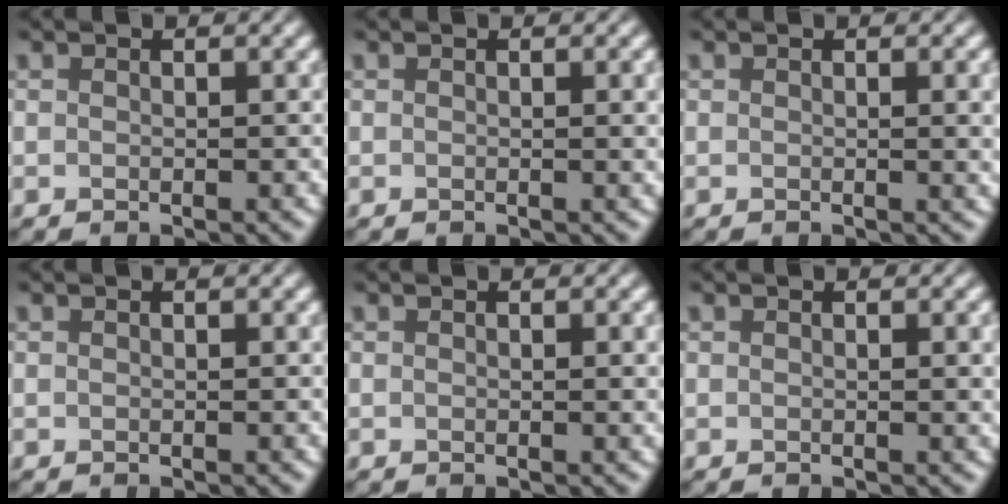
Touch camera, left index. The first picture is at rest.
{"total": 1.5, "force": [0.2, 0.4, 1.4], "torque": [-0.014, 0.002, 0.000]}
{"total": 2.5, "force": [0.2, 0.8, 2.4], "torque": [-0.021, 0.001, 0.000]}
{"total": 0.0}
{"total": 1.1, "force": [0.1, 0.2, 1.0], "torque": [-0.010, 0.001, 0.000]}
{"total": 1.5, "force": [0.2, 0.4, 1.5], "torque": [-0.014, 0.001, 0.000]}